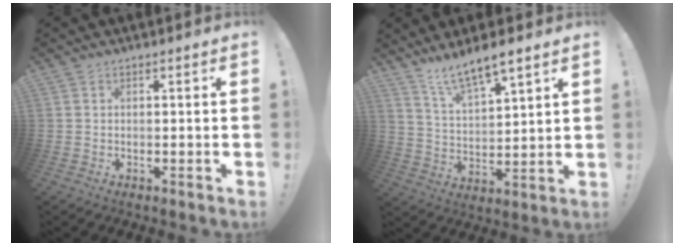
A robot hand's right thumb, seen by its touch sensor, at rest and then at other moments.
{"total": 9.3, "force": [8.1, 1.6, 4.2], "torque": [-0.075, -0.058, 0.144]}